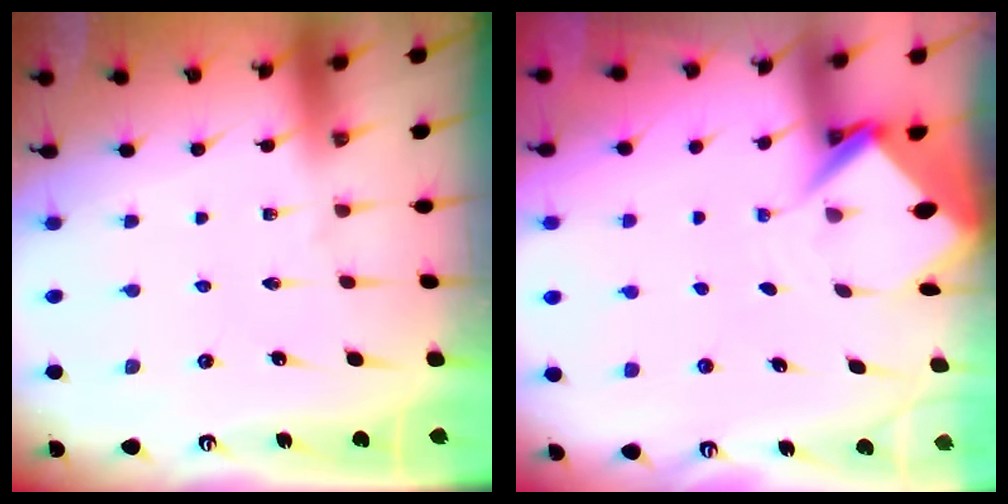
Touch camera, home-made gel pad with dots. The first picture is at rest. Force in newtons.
{"total": 4.7, "press": 4.7, "slide": 0.3}